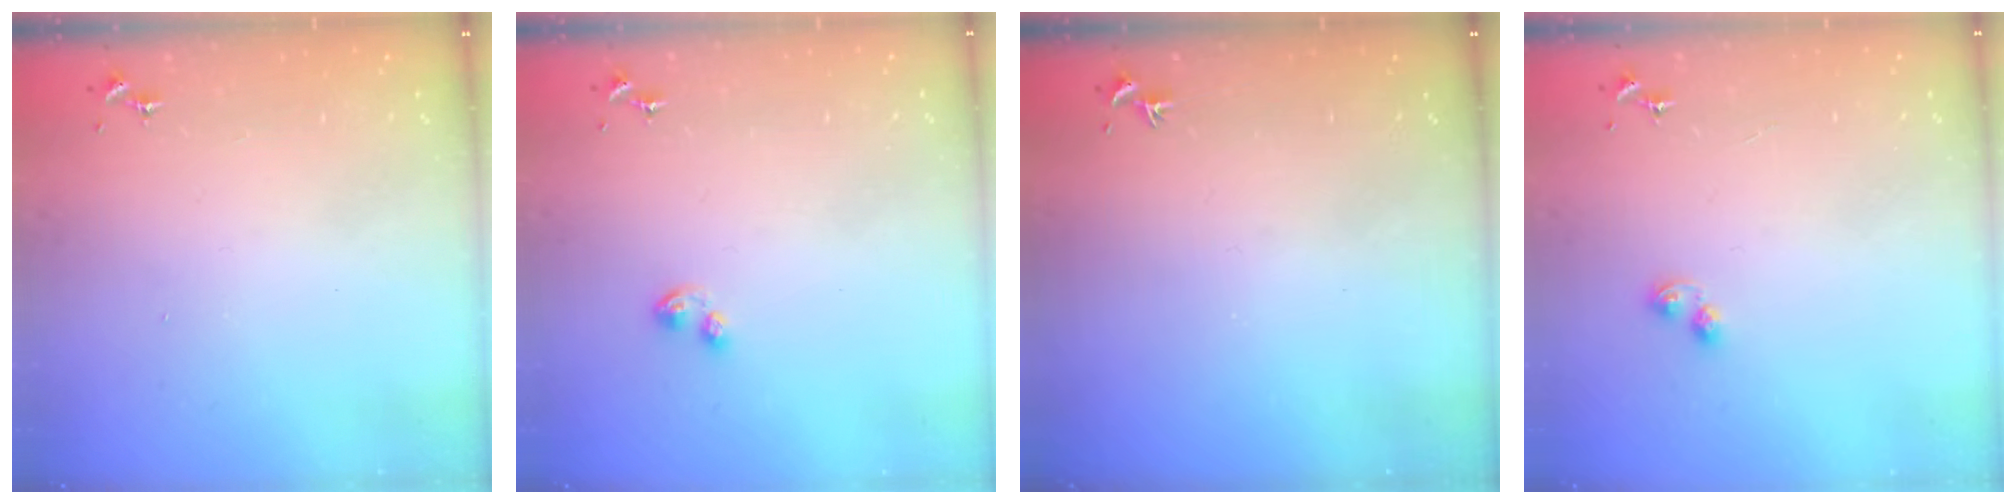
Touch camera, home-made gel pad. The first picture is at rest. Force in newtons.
{"total": 5.6, "press": 5.6, "slide": 0.5}
{"total": 0.0}
{"total": 3.2, "press": 3.2, "slide": 0.4}